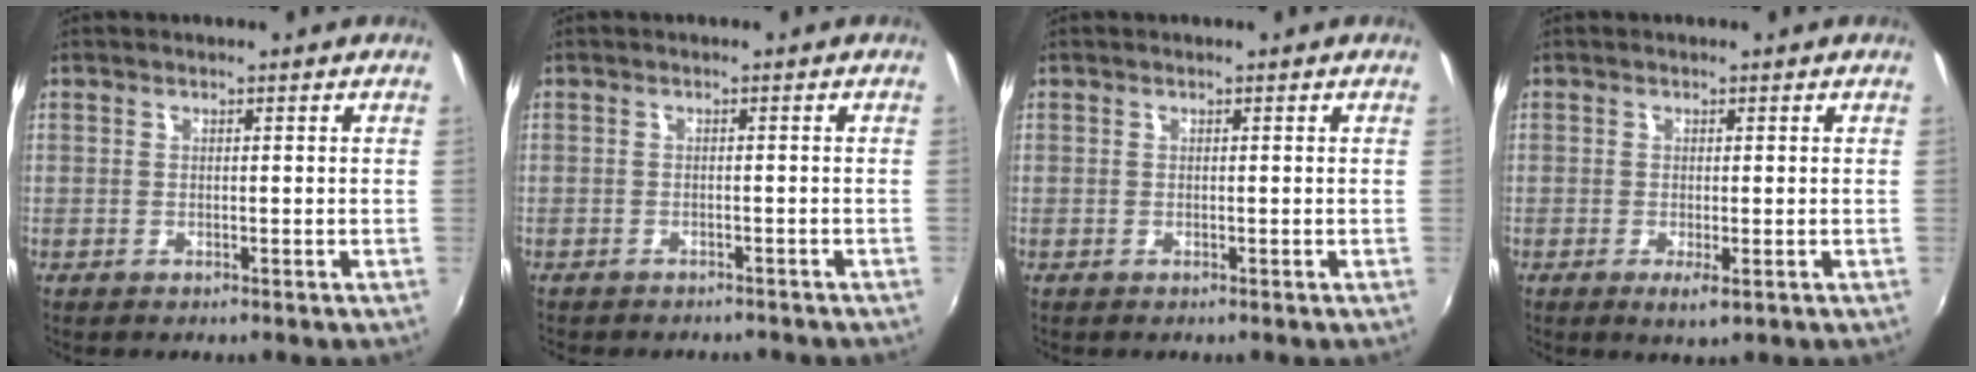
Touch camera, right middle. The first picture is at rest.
{"total": 4.0, "force": [-3.6, 1.0, 1.3], "torque": [-0.033, -0.011, -0.049]}
{"total": 0.0}
{"total": 2.1, "force": [-0.6, 0.2, 2.0], "torque": [-0.038, -0.009, -0.007]}